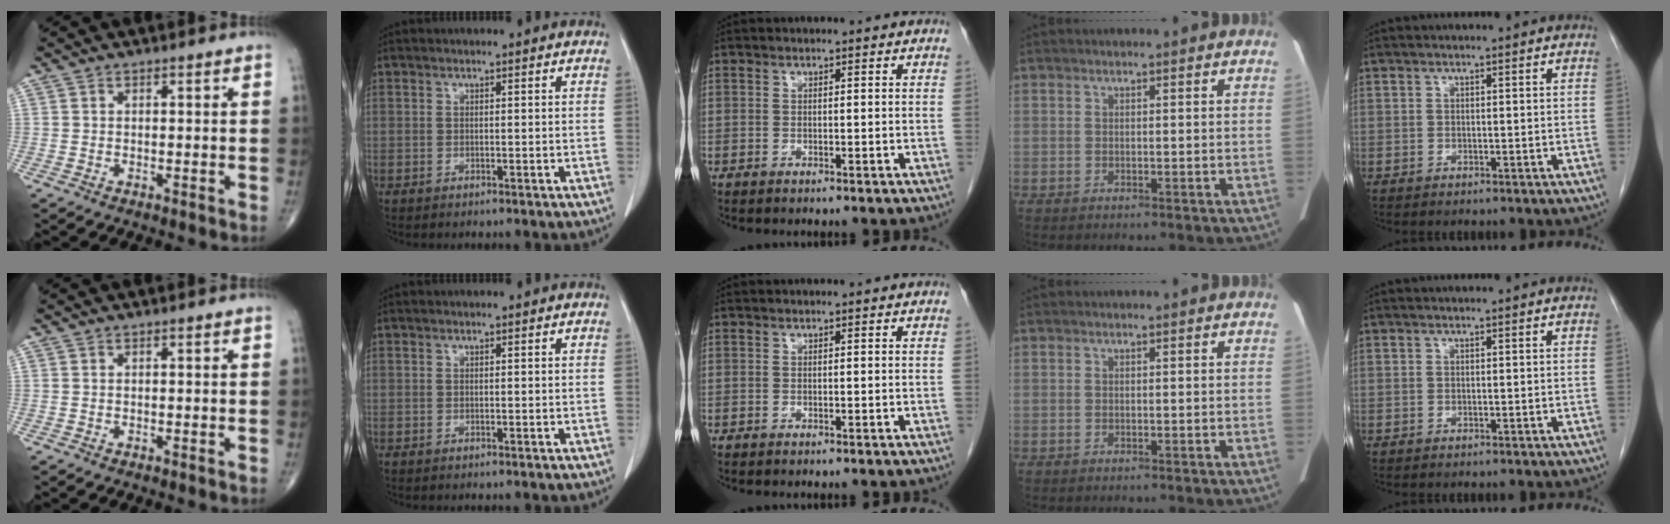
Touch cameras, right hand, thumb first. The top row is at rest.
{}